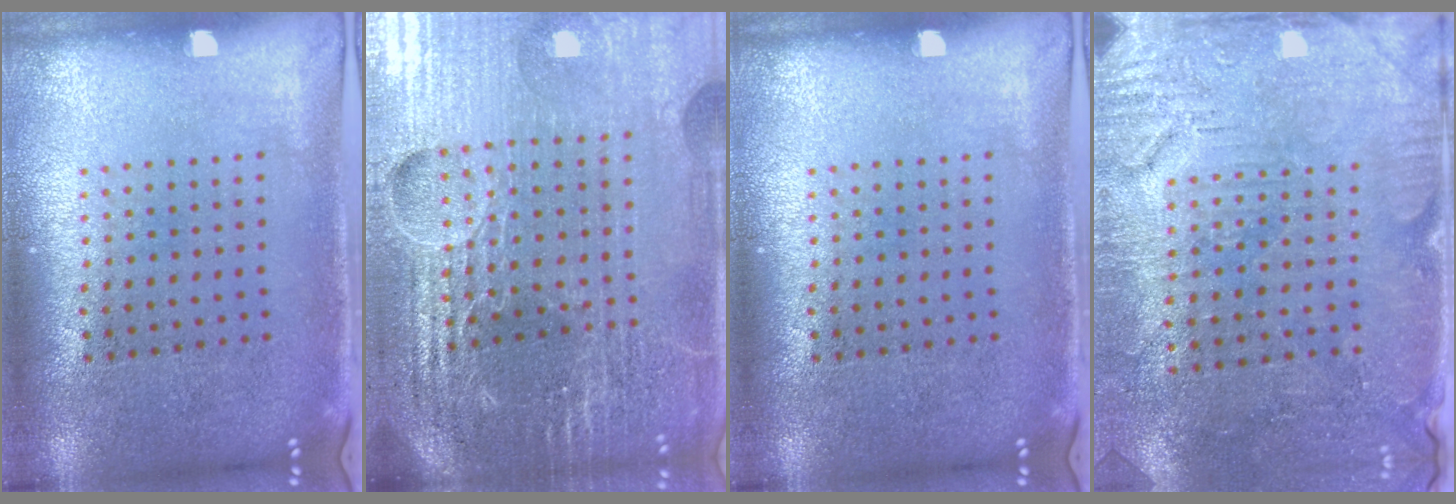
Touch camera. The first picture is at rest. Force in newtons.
{"total": 6.2, "press": 5.5, "slide": 2.9}
{"total": 0.0}
{"total": 3.0, "press": 2.9, "slide": 0.6}